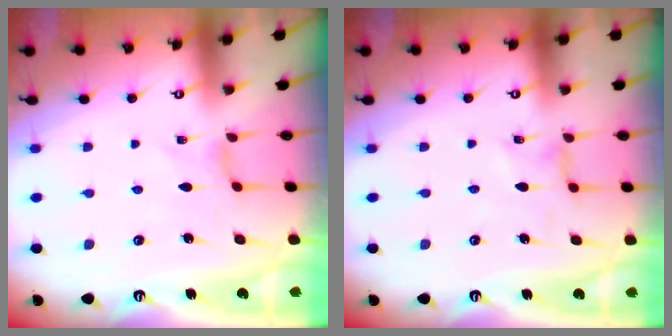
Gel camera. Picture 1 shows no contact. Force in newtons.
{"total": 0.0}